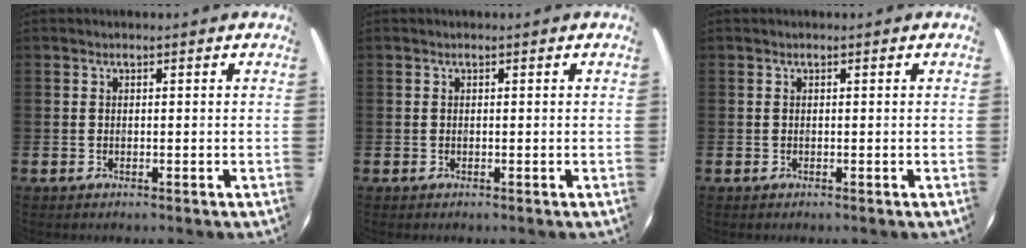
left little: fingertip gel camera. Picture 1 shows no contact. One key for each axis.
{"total": 0.0}
{"total": 0.0}